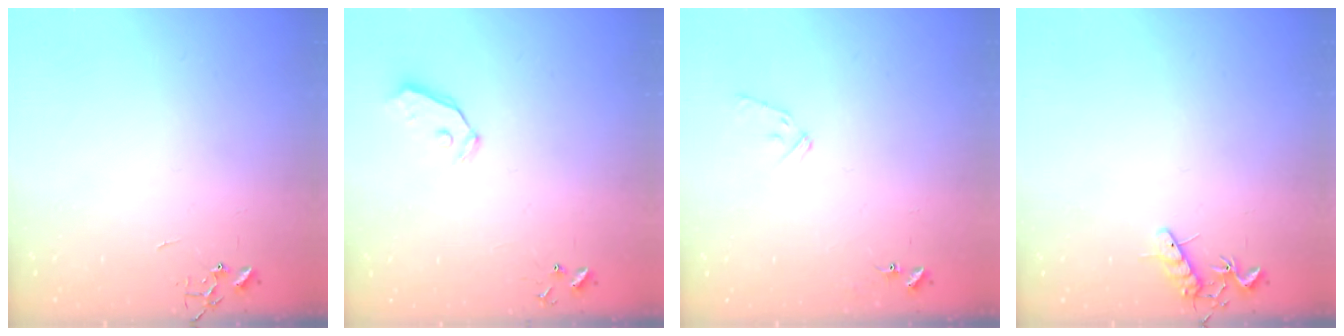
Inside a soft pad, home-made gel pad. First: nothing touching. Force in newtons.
{"total": 4.9, "press": 4.9, "slide": 0.2}
{"total": 8.2, "press": 8.2, "slide": 0.3}
{"total": 7.5, "press": 7.4, "slide": 0.6}